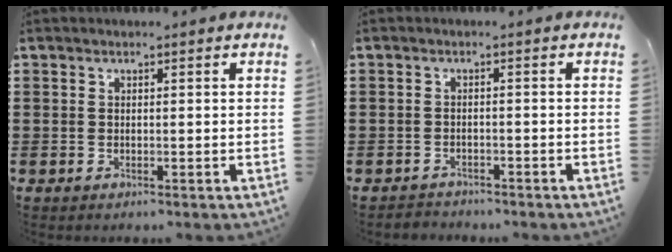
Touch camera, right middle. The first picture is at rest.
{"total": 1.5, "force": [-1.5, 0.4, -0.2], "torque": [-0.001, 0.002, -0.035]}